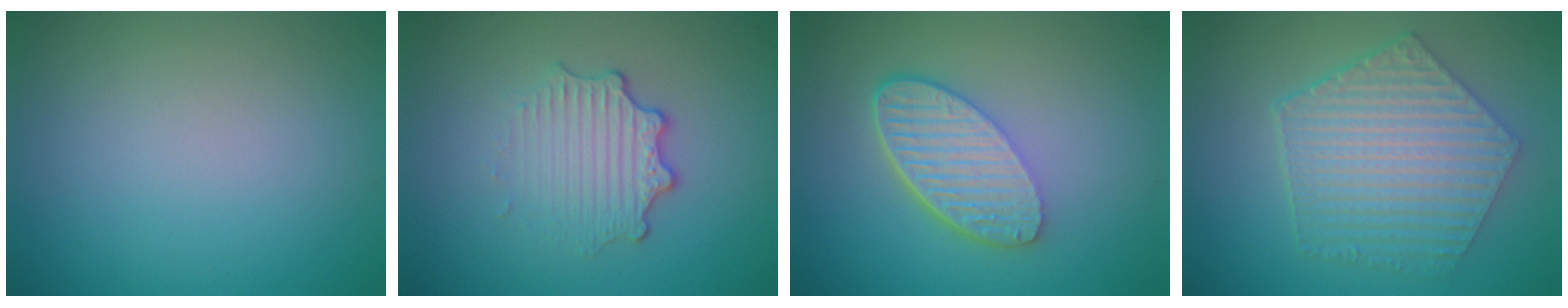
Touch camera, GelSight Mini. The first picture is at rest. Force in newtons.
{"total": 3.3, "press": 2.6, "slide": 2.0}
{"total": 5.8, "press": 4.3, "slide": 4.0}
{"total": 6.3, "press": 4.9, "slide": 4.0}